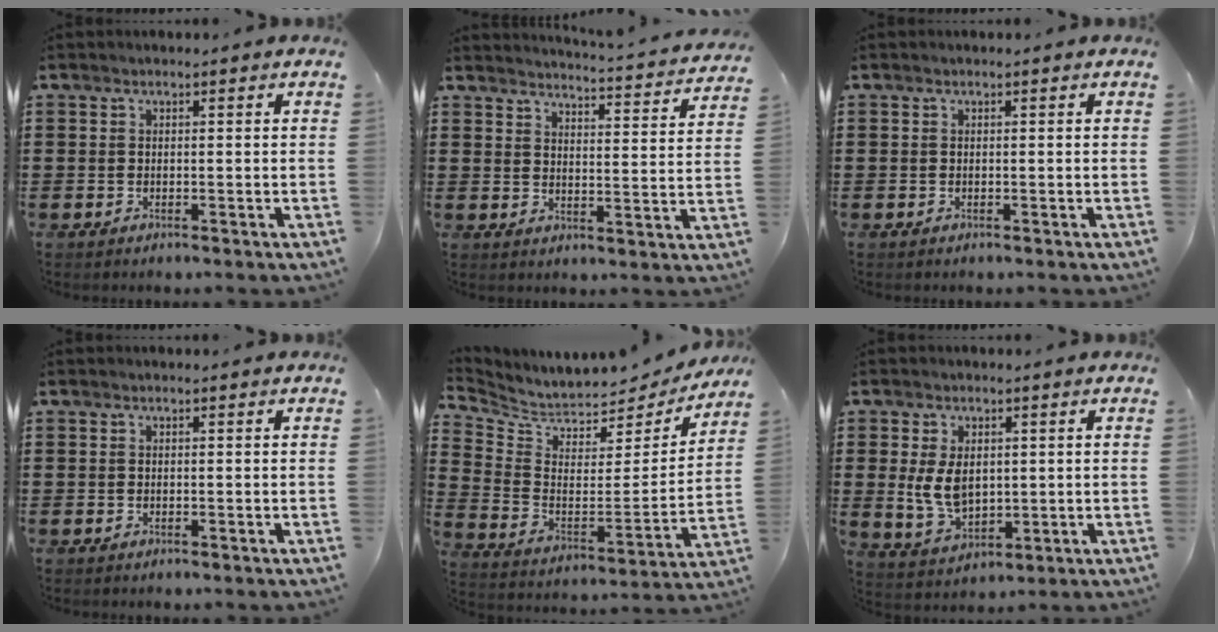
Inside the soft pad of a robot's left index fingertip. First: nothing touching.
{"total": 3.6, "force": [3.5, -0.6, 0.4], "torque": [-0.019, -0.035, 0.056]}
{"total": 0.0}
{"total": 0.0}
{"total": 5.2, "force": [5.0, 1.3, 0.5], "torque": [-0.044, -0.050, 0.083]}
{"total": 6.3, "force": [0.7, 4.2, 4.6], "torque": [-0.117, 0.003, 0.010]}